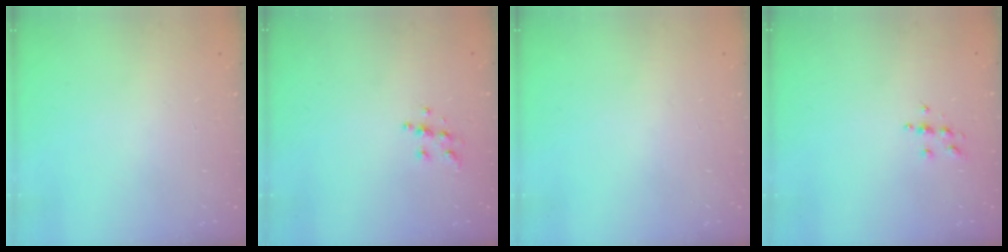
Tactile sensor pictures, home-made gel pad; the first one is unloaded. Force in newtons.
{"total": 5.4, "press": 5.4, "slide": 0.3}
{"total": 0.0}
{"total": 4.0, "press": 3.9, "slide": 0.6}